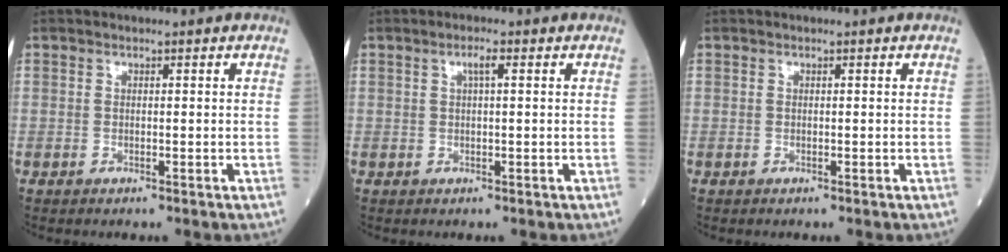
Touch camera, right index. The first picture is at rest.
{"total": 1.7, "force": [0.6, 0.1, 1.6], "torque": [-0.030, 0.003, 0.009]}
{"total": 0.0}